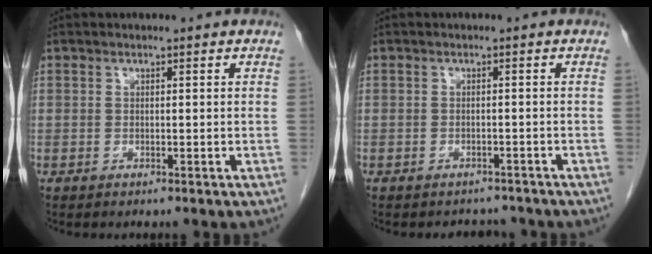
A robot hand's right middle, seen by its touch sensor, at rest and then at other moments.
{"total": 3.7, "force": [-3.4, 1.5, 0.1], "torque": [-0.005, 0.001, -0.043]}